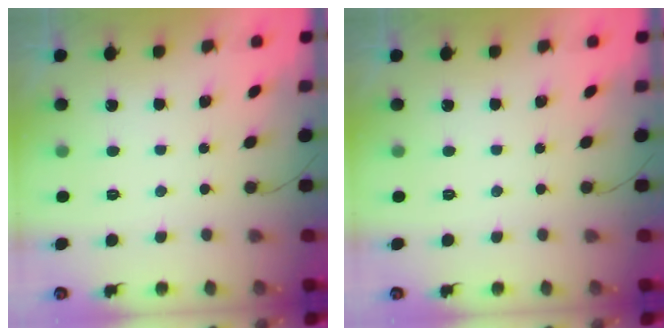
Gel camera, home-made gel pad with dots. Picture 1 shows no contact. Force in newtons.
{"total": 0.0}